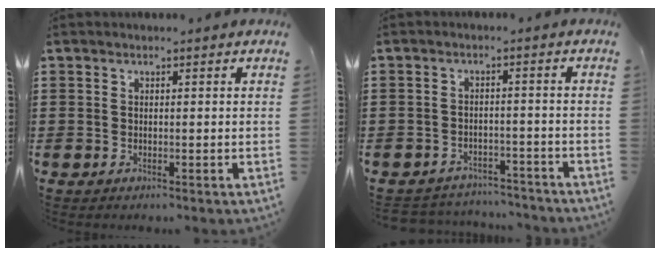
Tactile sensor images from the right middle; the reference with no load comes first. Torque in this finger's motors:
{"motor_torque": [0.02, 0.01, -0.02, -0.03]}